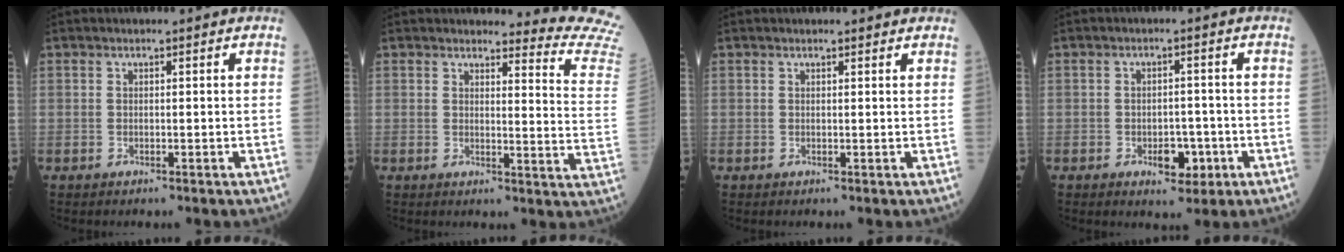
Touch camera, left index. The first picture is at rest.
{"total": 11.7, "force": [11.6, -1.4, -0.3], "torque": [0.012, -0.146, 0.100]}
{"total": 2.1, "force": [1.9, 0.7, 0.5], "torque": [-0.008, 0.013, 0.015]}
{"total": 4.3, "force": [-1.8, 2.4, 3.0], "torque": [-0.035, 0.005, -0.019]}